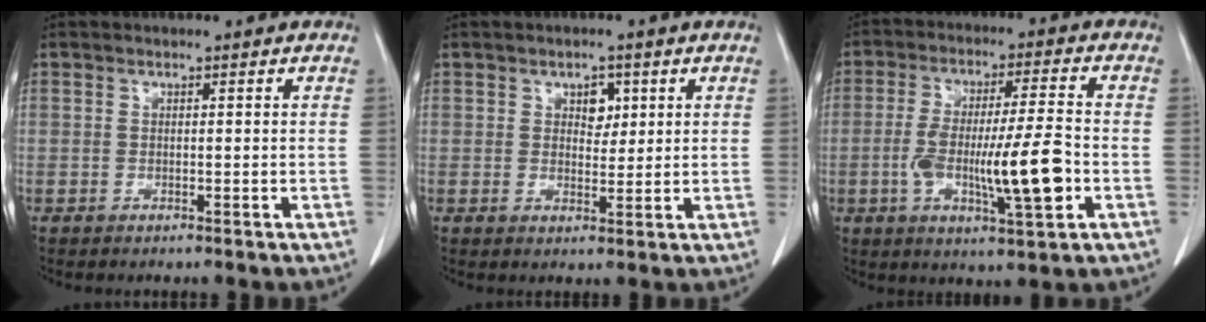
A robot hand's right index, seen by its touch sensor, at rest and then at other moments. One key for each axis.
{"total": 3.0, "fx": 1.2, "fy": 1.9, "fz": 1.9, "tx": -0.023, "ty": 0.003, "tz": 0.019}
{"total": 12.4, "fx": -2.9, "fy": 1.2, "fz": 12.0, "tx": -0.216, "ty": 0.000, "tz": -0.046}